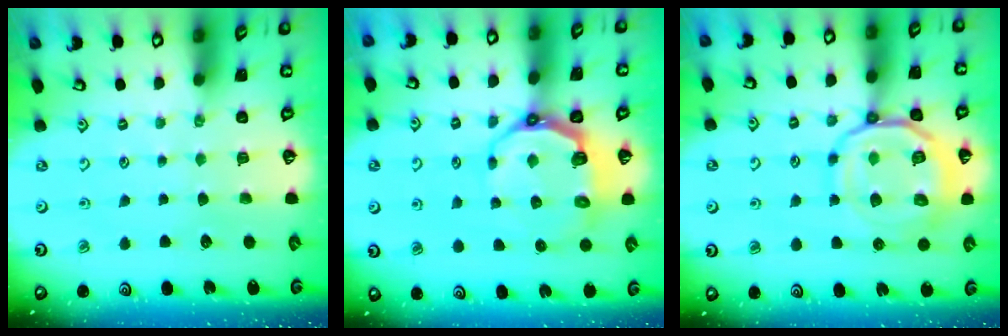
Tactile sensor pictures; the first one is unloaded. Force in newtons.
{"total": 8.5, "press": 7.4, "slide": 4.1}
{"total": 16.7, "press": 16.6, "slide": 1.9}